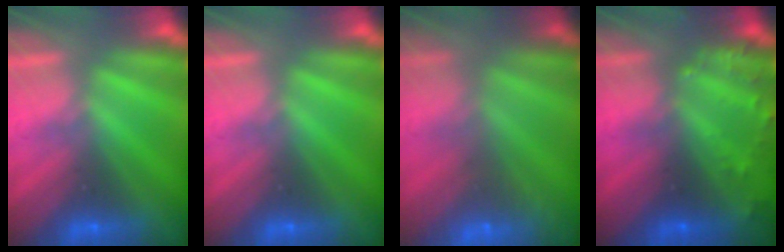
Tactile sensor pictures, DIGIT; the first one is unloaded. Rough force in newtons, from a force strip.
{"total": 0.0}
{"total": 7.8}
{"total": 8.4}